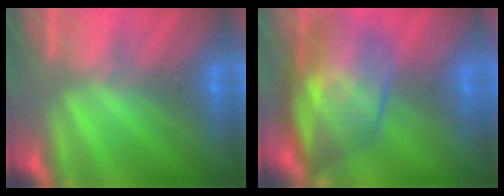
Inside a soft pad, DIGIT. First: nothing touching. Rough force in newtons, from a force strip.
{"total": 10.6}